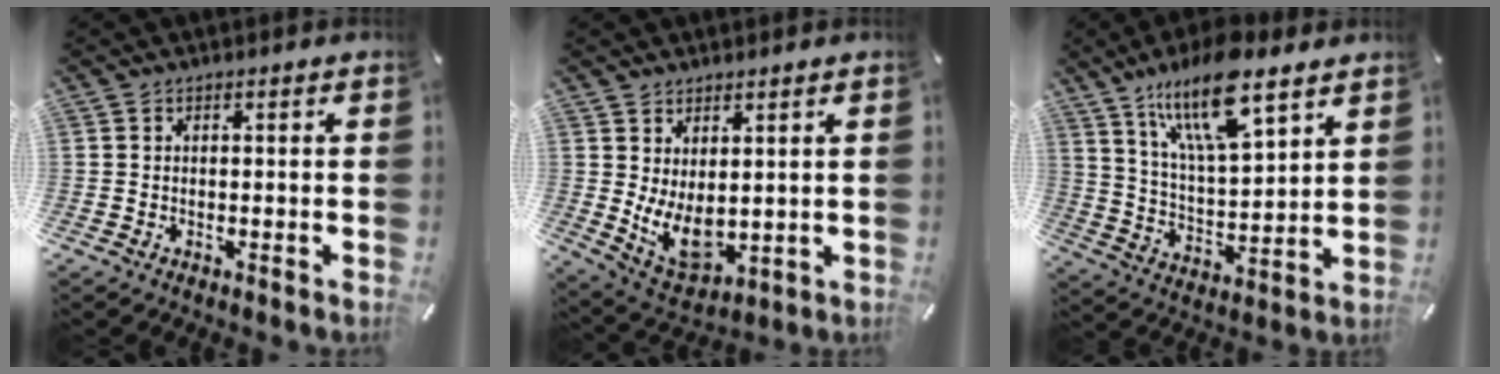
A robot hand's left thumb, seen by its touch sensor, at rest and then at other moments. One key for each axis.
{"total": 8.6, "fx": 1.5, "fy": 5.5, "fz": 6.4, "tx": -0.115, "ty": -0.026, "tz": 0.036}
{"total": 16.9, "fx": 11.9, "fy": 5.5, "fz": 10.6, "tx": -0.202, "ty": -0.049, "tz": 0.205}